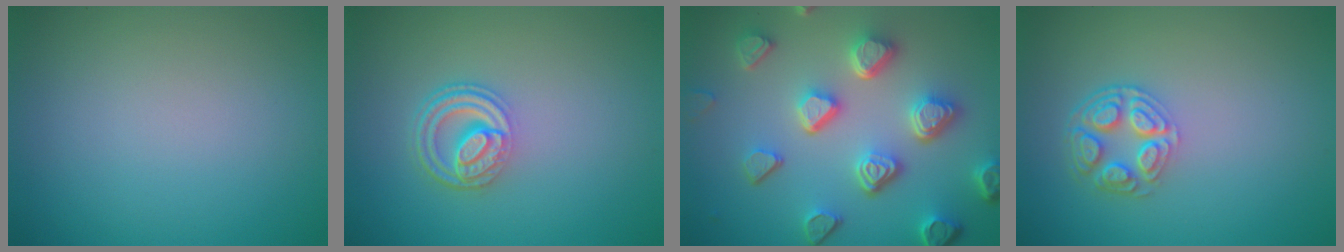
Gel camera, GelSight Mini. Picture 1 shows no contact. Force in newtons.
{"total": 4.2, "press": 3.1, "slide": 2.8}
{"total": 6.7, "press": 5.3, "slide": 4.2}
{"total": 4.2, "press": 3.2, "slide": 2.7}